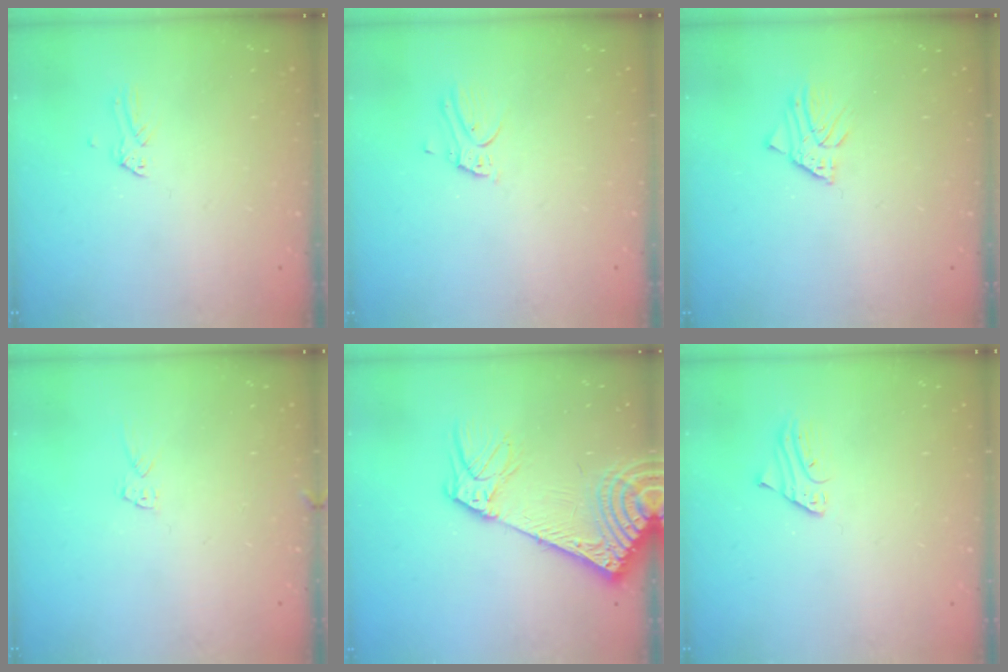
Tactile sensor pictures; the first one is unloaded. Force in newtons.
{"total": 4.3, "press": 4.2, "slide": 0.4}
{"total": 1.4, "press": 1.4, "slide": 0.0}
{"total": 5.2, "press": 5.2, "slide": 0.0}
{"total": 17.2, "press": 16.7, "slide": 3.8}
{"total": 2.6, "press": 2.6, "slide": 0.2}